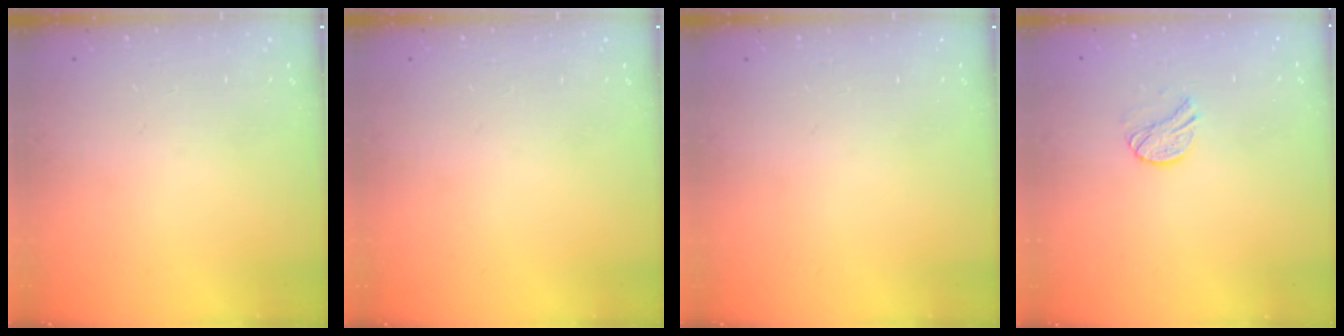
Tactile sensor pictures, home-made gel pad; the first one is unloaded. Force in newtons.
{"total": 0.0}
{"total": 0.0}
{"total": 8.8, "press": 8.8, "slide": 0.5}